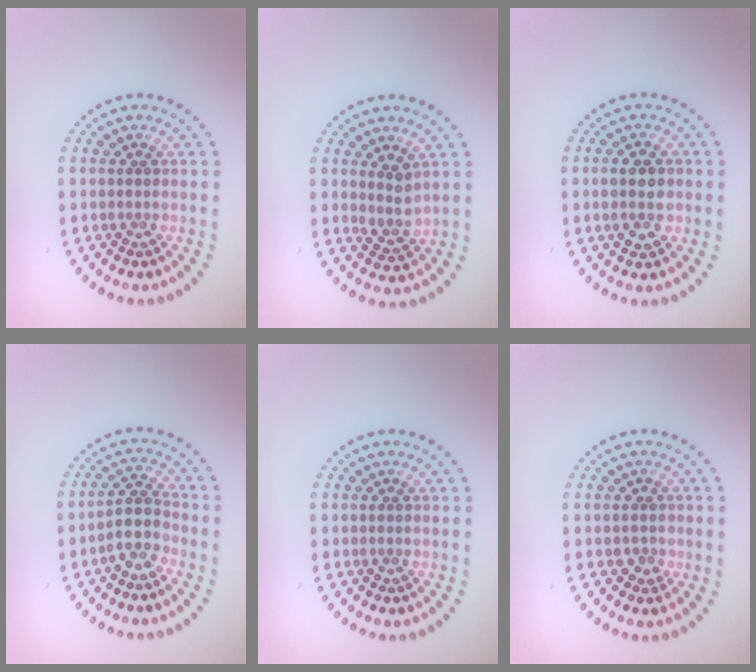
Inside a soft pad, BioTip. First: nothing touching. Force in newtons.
{"total": 2.2, "press": 1.7, "slide": 1.5}
{"total": 3.4, "press": 3.4, "slide": 0.1}
{"total": 2.6, "press": 2.1, "slide": 1.5}
{"total": 0.0}
{"total": 1.0, "press": 0.9, "slide": 0.4}